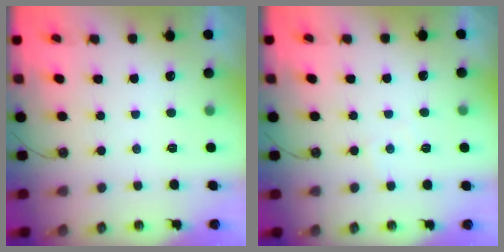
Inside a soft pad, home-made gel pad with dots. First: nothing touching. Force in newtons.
{"total": 3.4, "press": 3.3, "slide": 0.5}